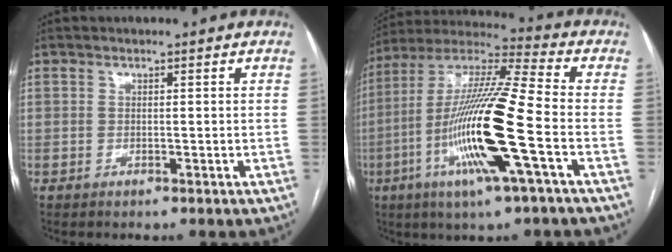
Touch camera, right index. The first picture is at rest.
{"total": 19.2, "force": [-5.4, 0.3, 18.5], "torque": [-0.374, -0.015, -0.110]}